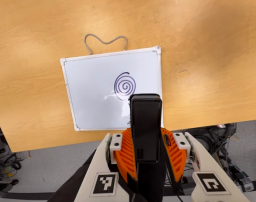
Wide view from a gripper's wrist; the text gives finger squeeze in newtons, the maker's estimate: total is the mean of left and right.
{"total": 5.0, "left": 3.6, "right": 6.5}